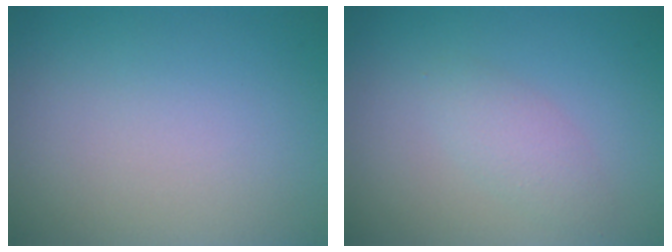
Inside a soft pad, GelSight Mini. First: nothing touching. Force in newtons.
{"total": 1.9, "press": 1.9, "slide": 0.2}